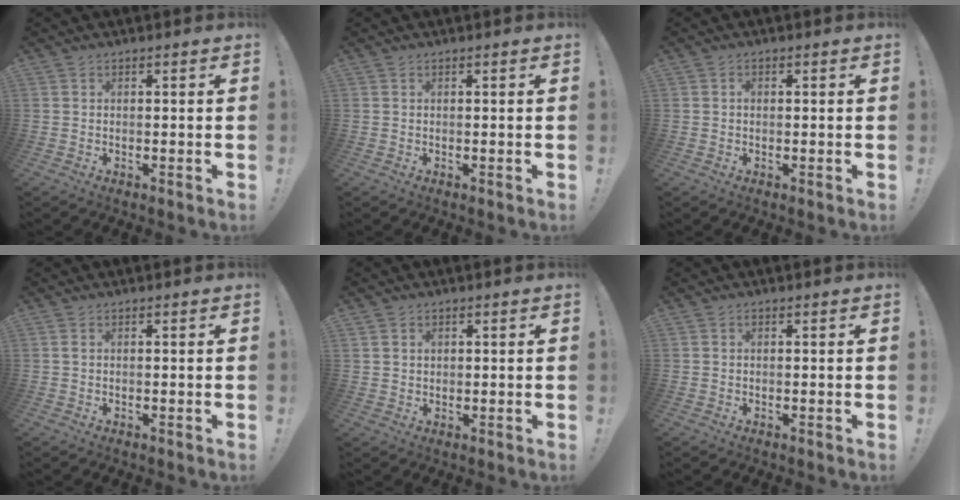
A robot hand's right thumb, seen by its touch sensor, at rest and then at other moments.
{"total": 0.0}
{"total": 0.8, "force": [-0.2, 0.7, 0.3], "torque": [-0.013, 0.007, -0.003]}
{"total": 0.6, "force": [0.3, 0.0, 0.6], "torque": [-0.016, 0.004, 0.005]}
{"total": 1.7, "force": [0.7, 1.6, 0.2], "torque": [0.008, -0.006, 0.010]}
{"total": 0.0}